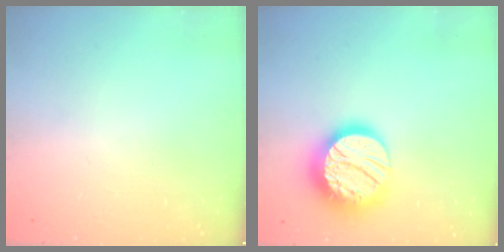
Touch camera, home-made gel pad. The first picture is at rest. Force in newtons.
{"total": 20.7, "press": 20.6, "slide": 1.7}